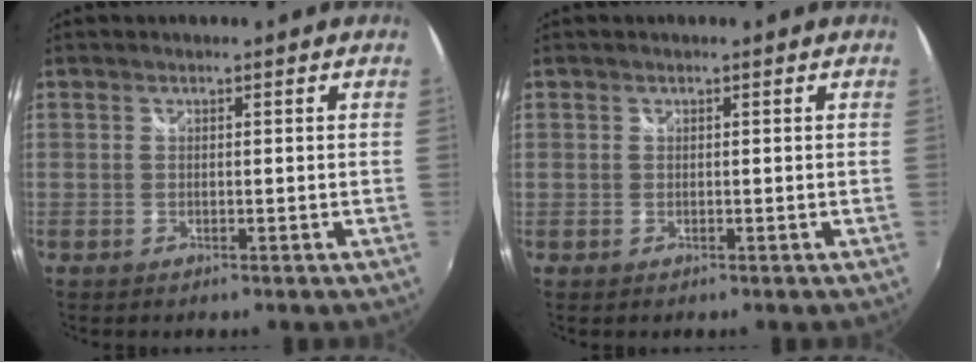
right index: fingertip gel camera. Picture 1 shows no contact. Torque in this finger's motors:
{"motor_torque": [-0.46, 0.26, -0.83, -0.21]}